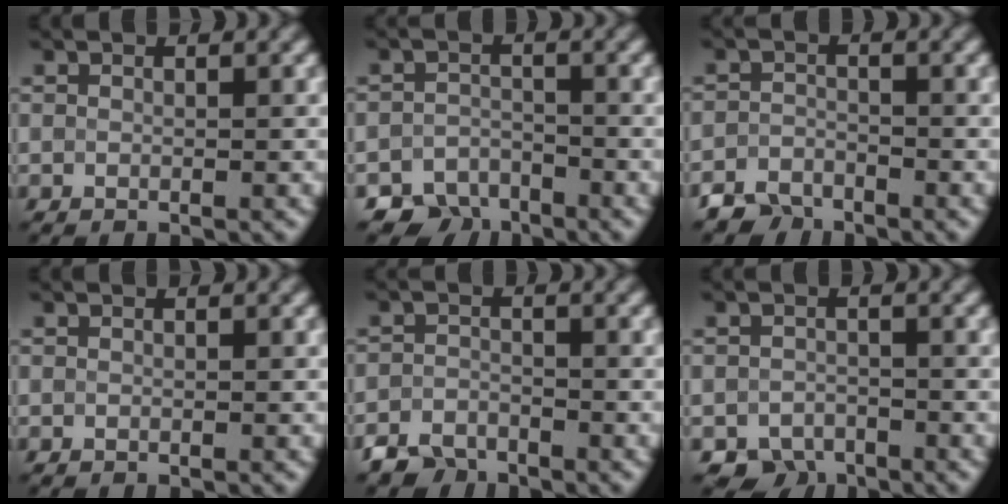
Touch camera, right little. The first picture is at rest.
{"total": 3.4, "force": [-2.9, 1.6, 0.1], "torque": [0.007, -0.004, -0.057]}
{"total": 2.5, "force": [-2.3, 0.9, 0.0], "torque": [0.003, -0.001, -0.049]}
{"total": 0.0}
{"total": 2.7, "force": [-2.4, 1.1, 0.2], "torque": [-0.002, -0.003, -0.053]}
{"total": 2.7, "force": [-2.2, 1.4, 0.2], "torque": [0.002, -0.007, -0.043]}